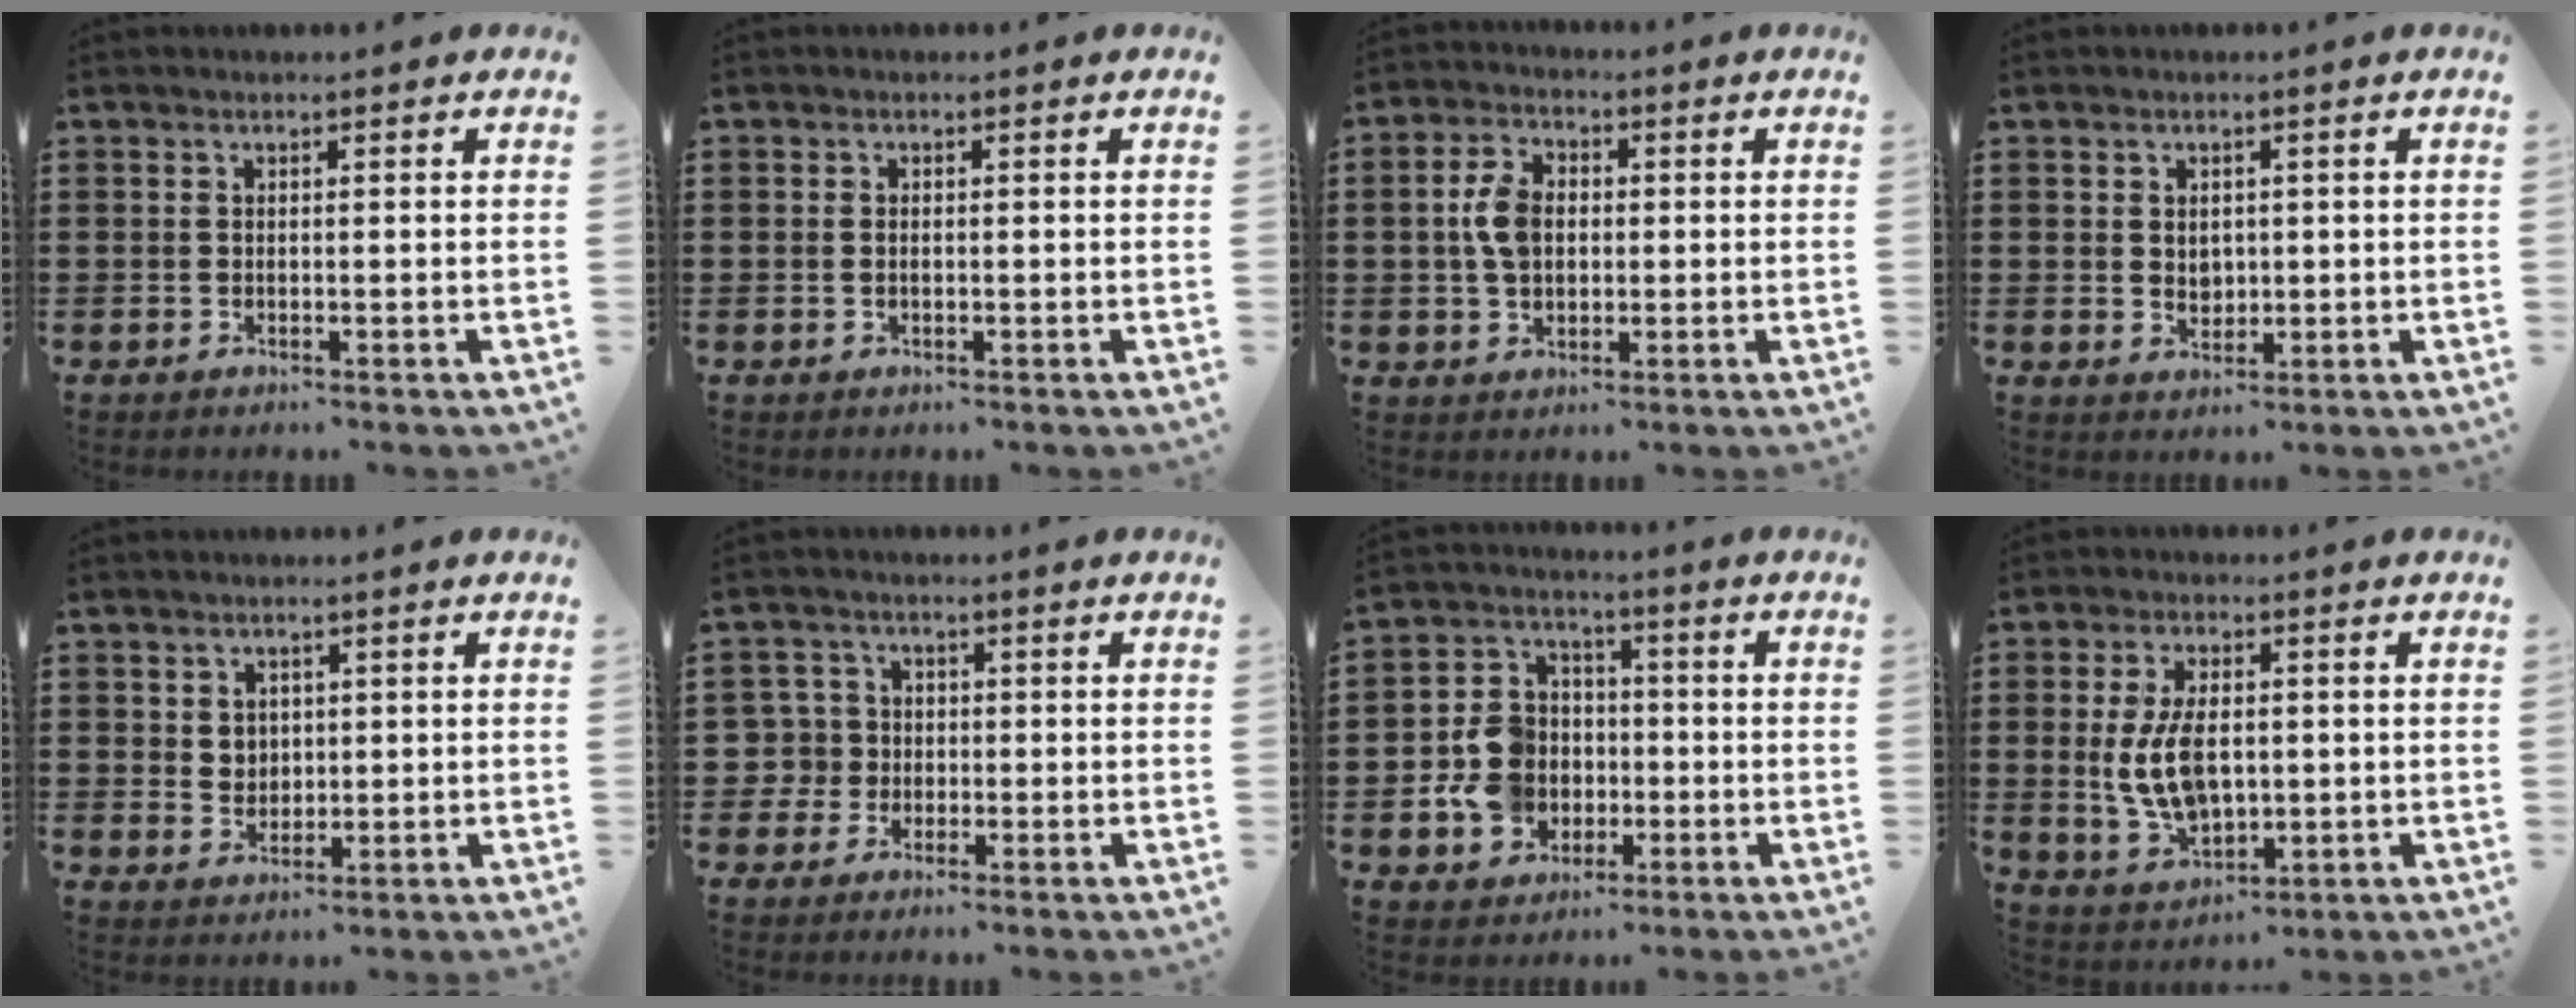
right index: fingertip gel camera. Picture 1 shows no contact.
{"total": 1.0, "force": [0.0, 0.5, 0.8], "torque": [-0.018, 0.003, -0.001]}
{"total": 5.8, "force": [0.2, 3.8, 4.3], "torque": [-0.111, 0.008, -0.005]}
{"total": 2.4, "force": [0.5, 2.0, 1.2], "torque": [-0.020, 0.005, 0.006]}
{"total": 2.7, "force": [1.3, 2.3, 0.5], "torque": [-0.011, 0.007, 0.022]}
{"total": 4.1, "force": [-0.9, 3.9, 0.7], "torque": [-0.045, 0.003, -0.026]}
{"total": 8.7, "force": [-1.8, 7.6, 3.9], "torque": [-0.113, 0.022, -0.033]}
{"total": 8.8, "force": [0.1, 5.1, 7.2], "torque": [-0.154, 0.002, -0.001]}